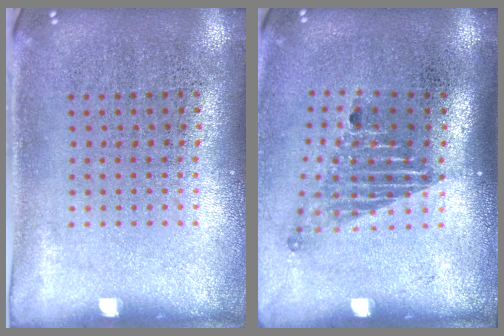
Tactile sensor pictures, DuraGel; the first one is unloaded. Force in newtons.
{"total": 1.6, "press": 1.1, "slide": 1.2}